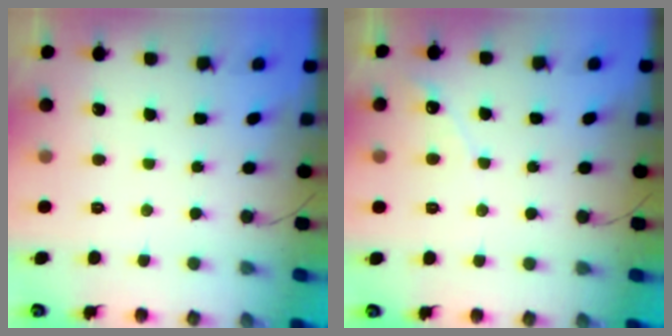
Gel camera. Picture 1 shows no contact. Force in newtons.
{"total": 4.3, "press": 4.3, "slide": 0.4}